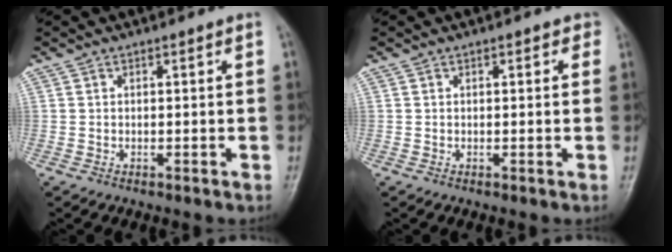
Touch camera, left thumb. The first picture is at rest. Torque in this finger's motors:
{"motor_torque": [-0.05, 0.02, -0.14, 0.21, 0.02]}